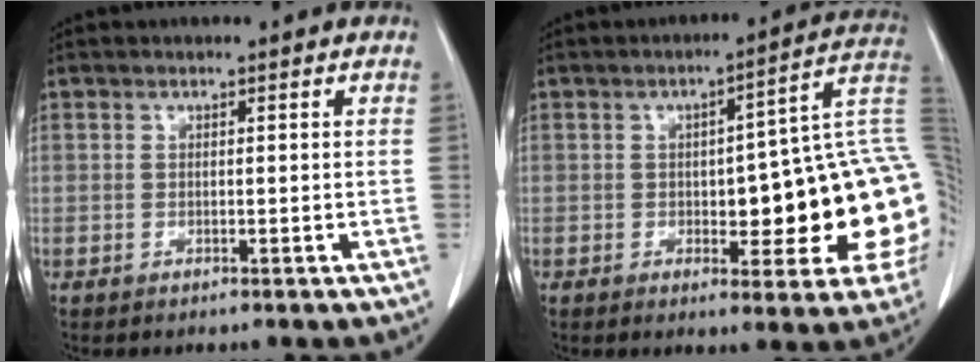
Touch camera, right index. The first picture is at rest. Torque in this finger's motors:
{"motor_torque": [1.66, -0.48, 0.47, 0.09]}